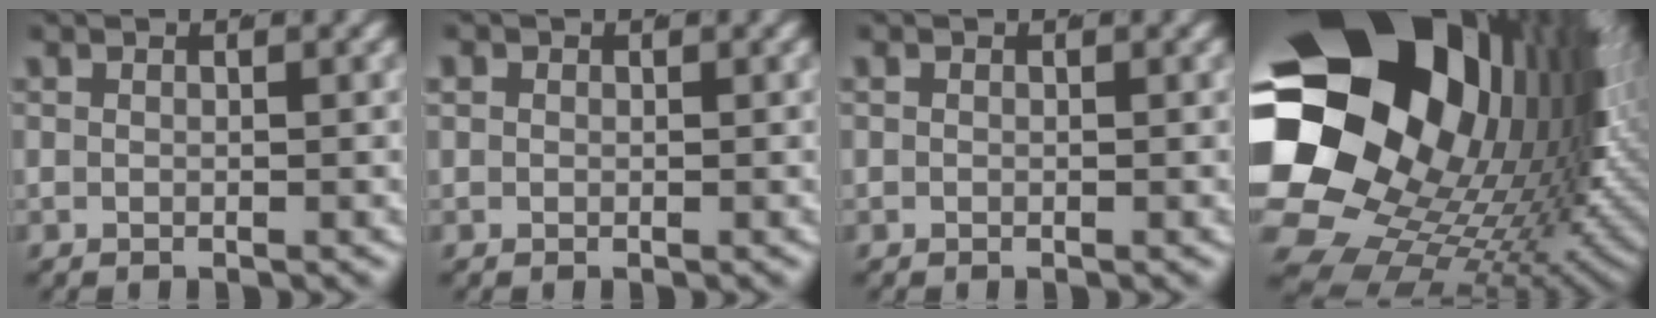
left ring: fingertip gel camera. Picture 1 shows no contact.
{"total": 1.1, "force": [0.2, 1.0, 0.4], "torque": [-0.012, -0.004, 0.005]}
{"total": 0.0}
{"total": 35.6, "force": [3.3, 24.0, 26.1], "torque": [-0.403, -0.033, 0.043]}